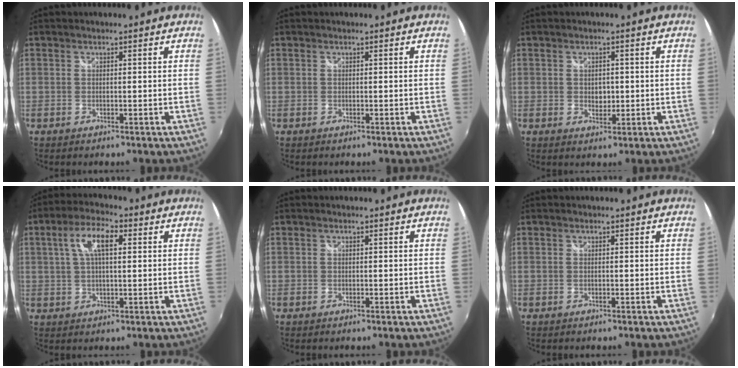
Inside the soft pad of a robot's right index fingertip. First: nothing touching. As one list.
[{"total": 0.0}, {"total": 2.7, "force": [0.0, 2.1, 1.7], "torque": [-0.023, 0.001, 0.000]}, {"total": 7.9, "force": [2.3, 3.1, 6.9], "torque": [-0.131, 0.018, 0.039]}, {"total": 0.0}, {"total": 0.0}]